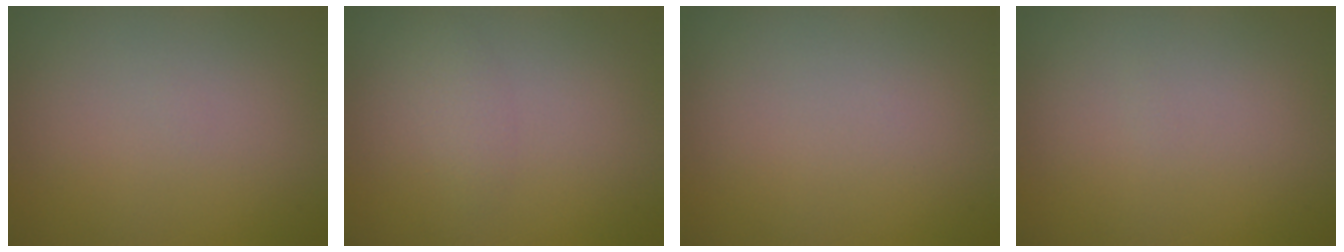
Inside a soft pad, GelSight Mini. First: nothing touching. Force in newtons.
{"total": 1.2, "press": 1.2, "slide": 0.1}
{"total": 0.0}
{"total": 0.0}